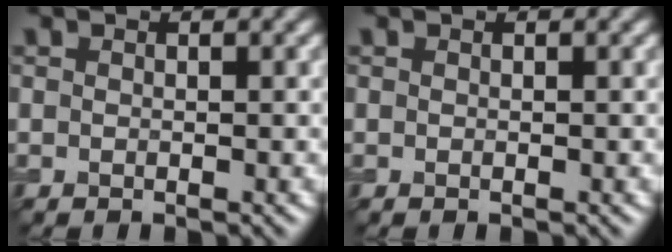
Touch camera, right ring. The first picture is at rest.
{"total": 0.0}